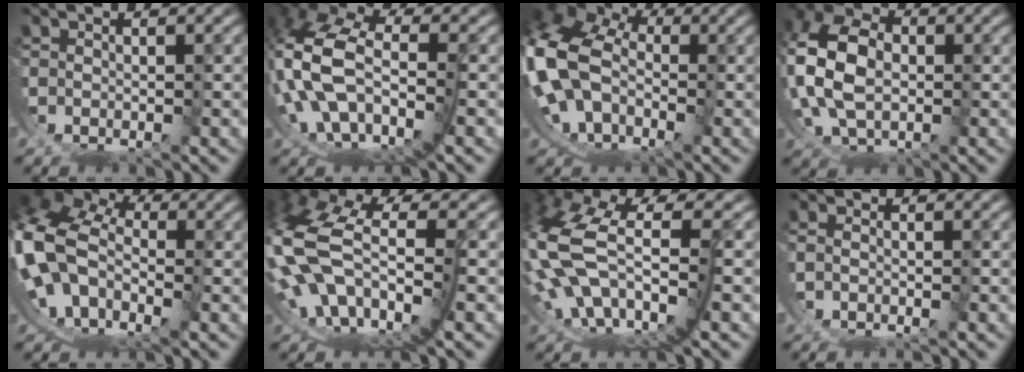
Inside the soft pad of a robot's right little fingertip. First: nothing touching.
{"total": 12.9, "force": [-1.8, 10.0, 8.0], "torque": [-0.231, -0.049, -0.015]}
{"total": 14.6, "force": [0.3, 12.5, 7.5], "torque": [-0.187, -0.023, -0.006]}
{"total": 7.7, "force": [0.6, 5.6, 5.4], "torque": [-0.139, -0.013, 0.022]}
{"total": 14.7, "force": [-1.2, 12.7, 7.4], "torque": [-0.201, -0.044, -0.025]}
{"total": 12.5, "force": [-1.7, 9.4, 8.1], "torque": [-0.226, -0.055, -0.011]}
{"total": 12.5, "force": [-1.2, 9.0, 8.5], "torque": [-0.226, -0.046, -0.006]}
{"total": 2.0, "force": [-1.7, 0.8, 0.8], "torque": [-0.018, -0.004, -0.026]}